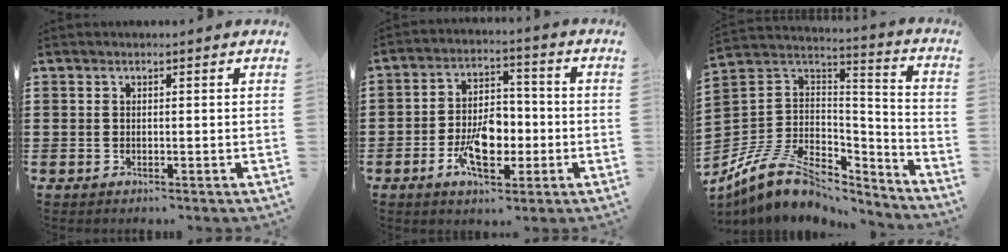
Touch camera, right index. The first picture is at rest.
{"total": 8.1, "force": [-2.5, 4.5, 6.3], "torque": [-0.126, -0.003, -0.048]}
{"total": 11.1, "force": [-7.0, 6.4, 5.8], "torque": [-0.137, 0.016, -0.133]}